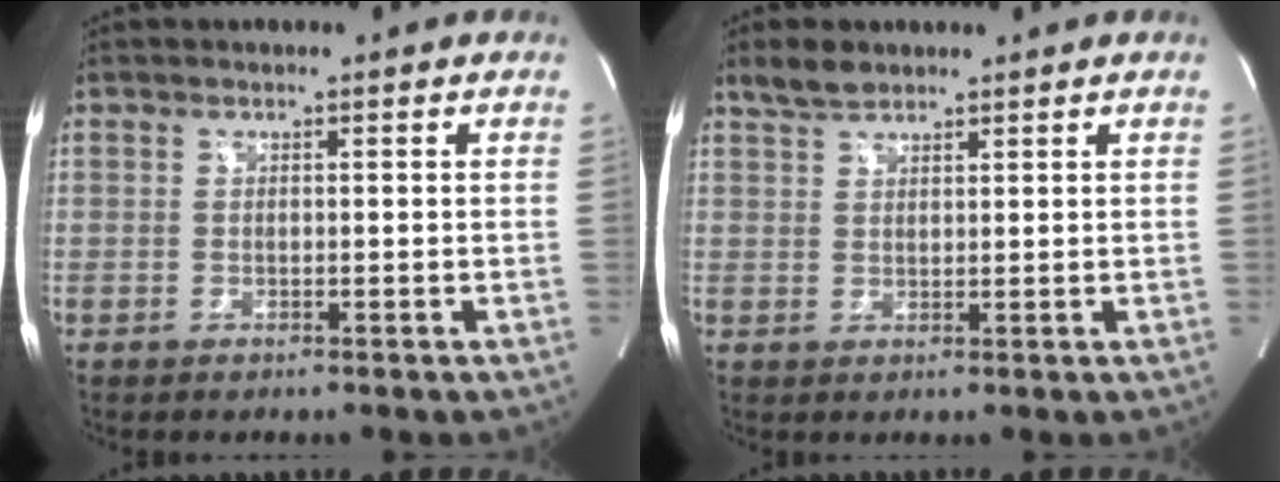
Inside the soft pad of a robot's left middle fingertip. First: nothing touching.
{"total": 3.2, "force": [2.7, 1.1, 1.2], "torque": [-0.031, 0.010, 0.055]}